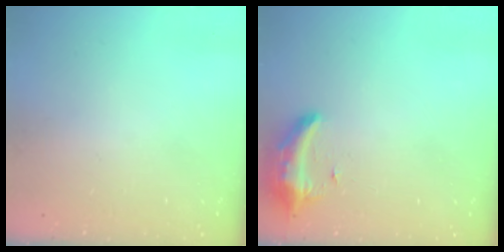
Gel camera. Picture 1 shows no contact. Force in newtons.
{"total": 8.8, "press": 8.8, "slide": 0.6}